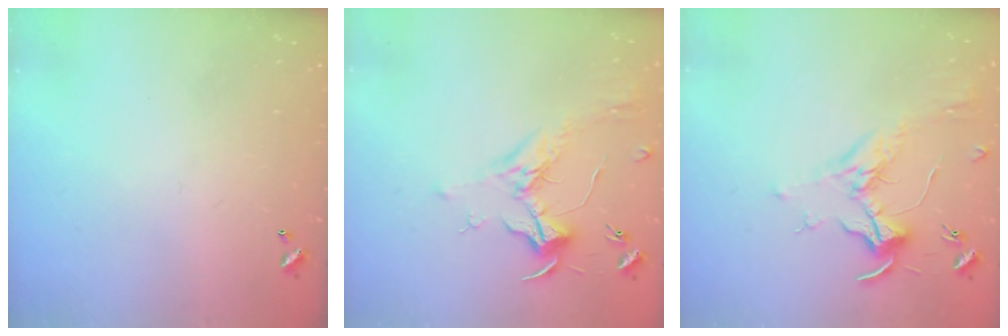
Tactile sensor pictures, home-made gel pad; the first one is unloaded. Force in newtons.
{"total": 1.8, "press": 1.6, "slide": 0.7}
{"total": 1.7, "press": 1.5, "slide": 0.9}